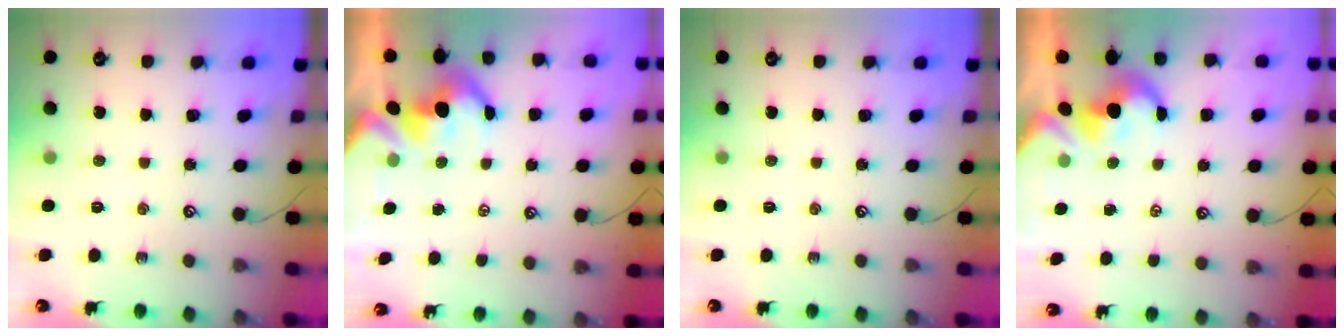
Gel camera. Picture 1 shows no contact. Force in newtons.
{"total": 4.2, "press": 4.0, "slide": 1.0}
{"total": 0.0}
{"total": 1.7, "press": 1.4, "slide": 1.0}